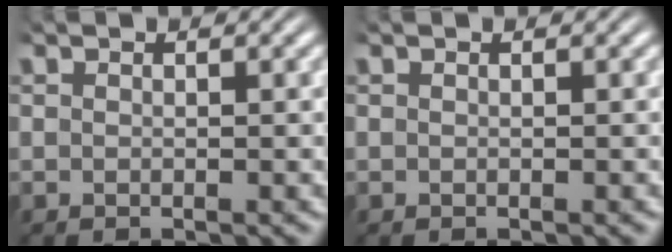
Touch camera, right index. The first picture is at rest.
{"total": 0.0}